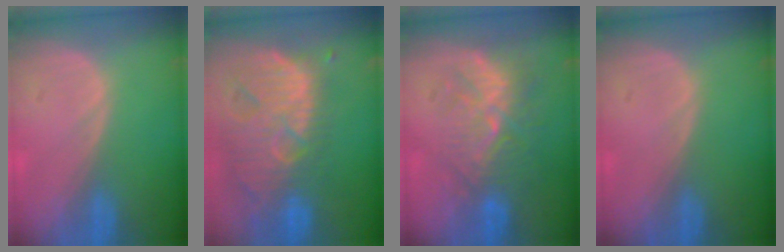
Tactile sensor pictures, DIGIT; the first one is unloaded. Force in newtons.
{"total": 13.4, "press": 11.5, "slide": 6.9}
{"total": 9.3, "press": 8.6, "slide": 3.4}
{"total": 0.0}